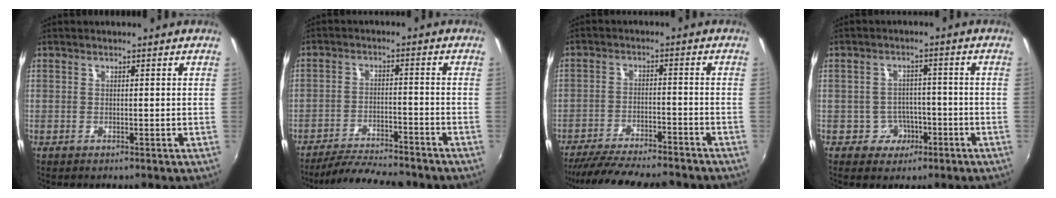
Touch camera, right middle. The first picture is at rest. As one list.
[{"total": 11.7, "force": [-10.5, 1.9, 4.6], "torque": [-0.107, -0.007, -0.164]}, {"total": 17.8, "force": [-15.6, 3.3, 7.8], "torque": [-0.155, -0.023, -0.233]}, {"total": 4.9, "force": [-2.2, 4.3, 0.8], "torque": [-0.023, 0.014, -0.023]}]